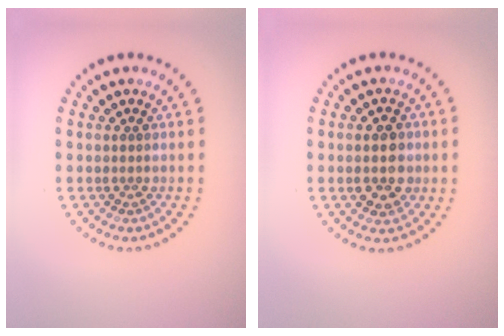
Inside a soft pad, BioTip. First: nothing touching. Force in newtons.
{"total": 3.3, "press": 3.3, "slide": 0.4}